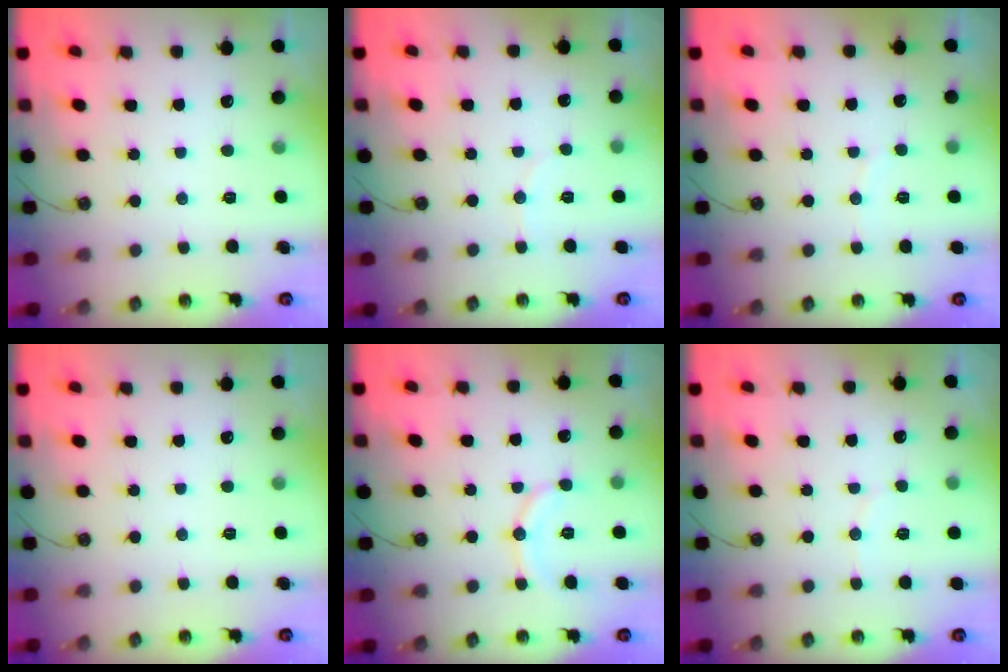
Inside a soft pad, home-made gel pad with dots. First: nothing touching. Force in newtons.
{"total": 3.3, "press": 3.2, "slide": 0.7}
{"total": 2.8, "press": 2.8, "slide": 0.4}
{"total": 0.0}
{"total": 8.8, "press": 8.7, "slide": 0.7}
{"total": 3.8, "press": 3.6, "slide": 1.2}